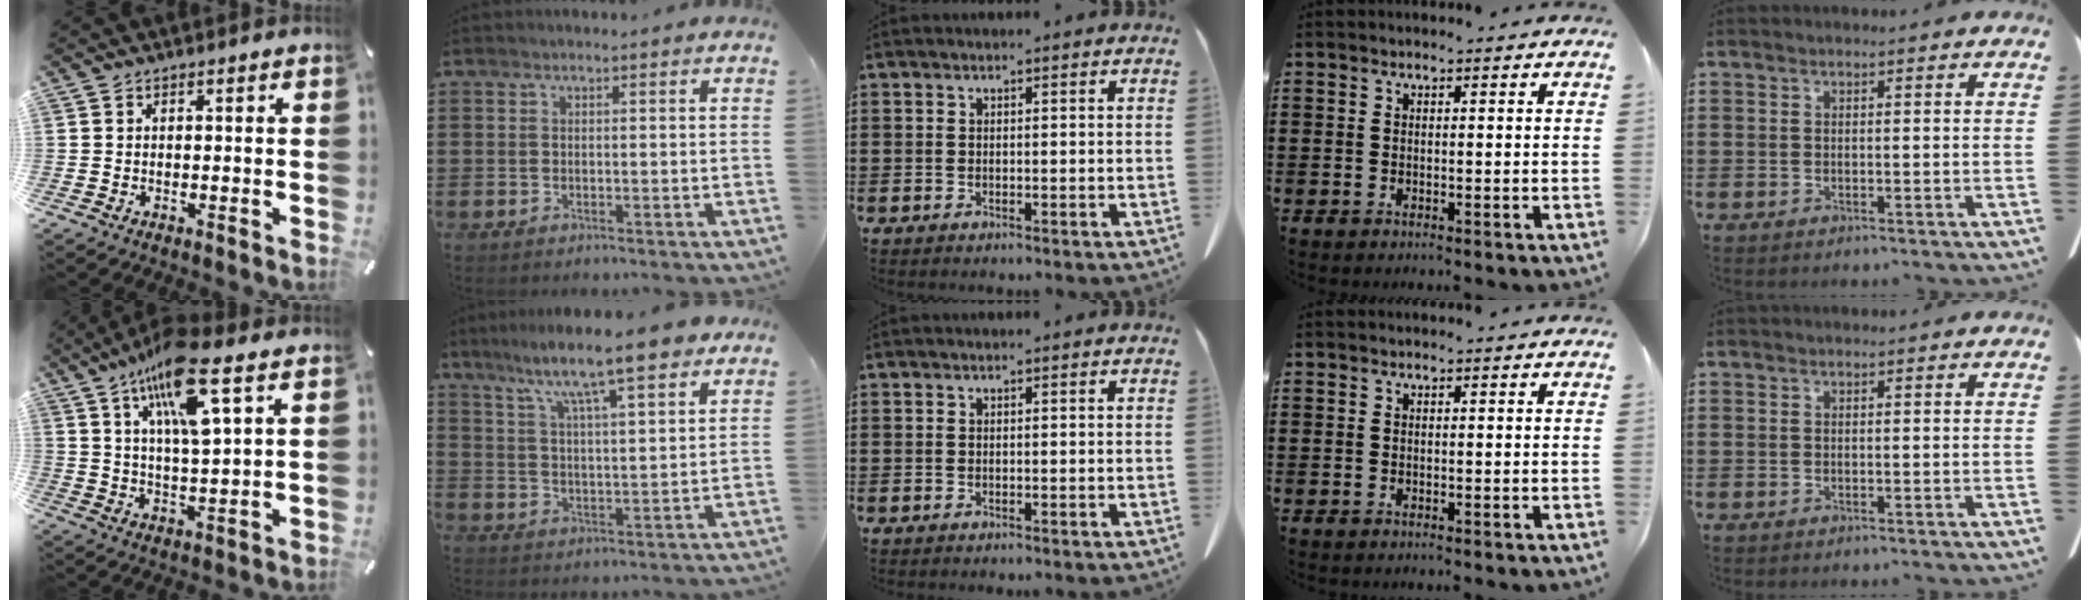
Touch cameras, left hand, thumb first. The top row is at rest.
{"thumb": {"total": 15.1, "force": [8.4, 3.5, 12.0], "torque": [-0.230, -0.024, 0.137]}, "index": {"total": 9.5, "force": [7.8, 0.9, 5.5], "torque": [-0.120, -0.046, 0.125]}}